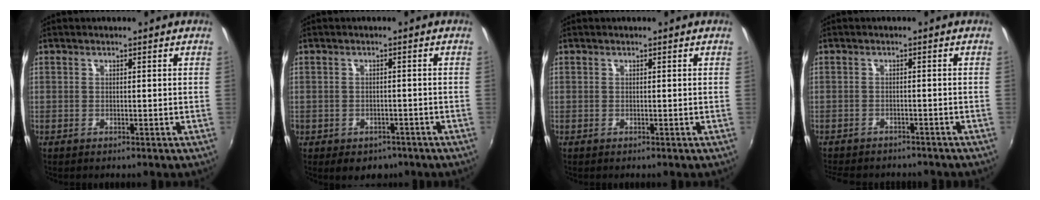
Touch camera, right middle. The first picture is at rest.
{"total": 5.1, "force": [-3.2, 3.6, 1.9], "torque": [-0.044, -0.011, -0.038]}
{"total": 0.0}
{"total": 8.2, "force": [-7.2, 2.6, 3.0], "torque": [-0.075, -0.018, -0.104]}